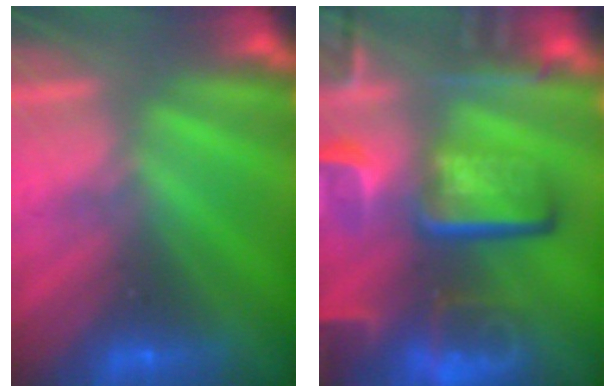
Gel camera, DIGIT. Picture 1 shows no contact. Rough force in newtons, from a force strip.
{"total": 8.7}